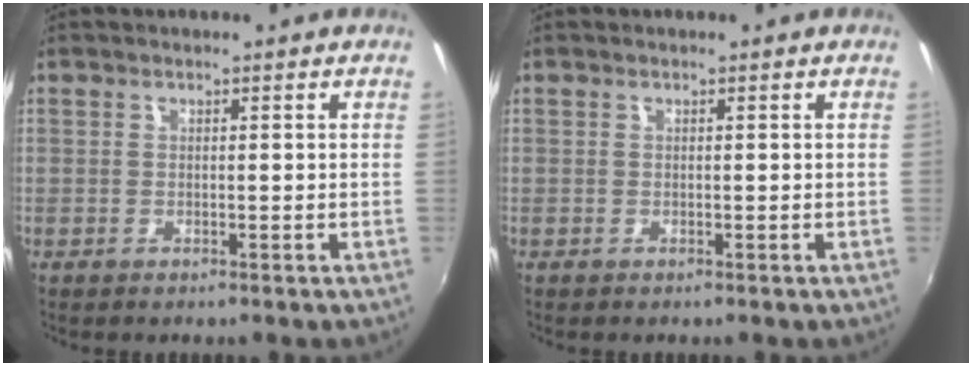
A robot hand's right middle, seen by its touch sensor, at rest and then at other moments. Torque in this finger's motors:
{"motor_torque": [0.00, 0.00, 0.00, 0.00]}